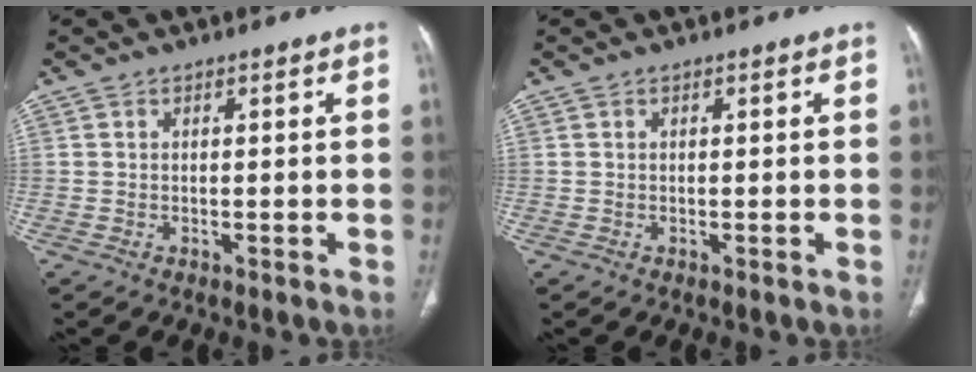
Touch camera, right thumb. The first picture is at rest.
{"total": 0.0}